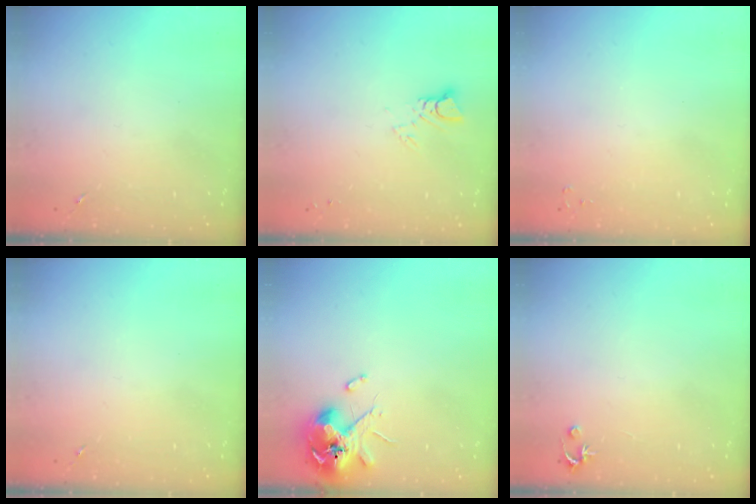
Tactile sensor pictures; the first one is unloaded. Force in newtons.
{"total": 3.6, "press": 3.6, "slide": 0.2}
{"total": 2.0, "press": 2.0, "slide": 0.3}
{"total": 0.0}
{"total": 10.5, "press": 10.4, "slide": 1.6}
{"total": 2.5, "press": 2.5, "slide": 0.2}